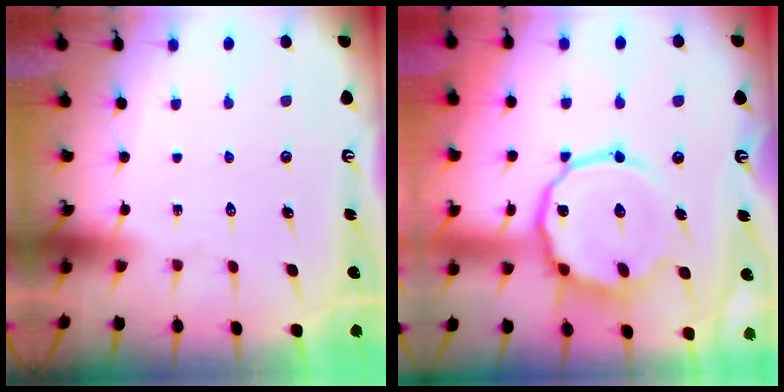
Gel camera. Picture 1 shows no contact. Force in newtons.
{"total": 13.3, "press": 13.2, "slide": 1.4}